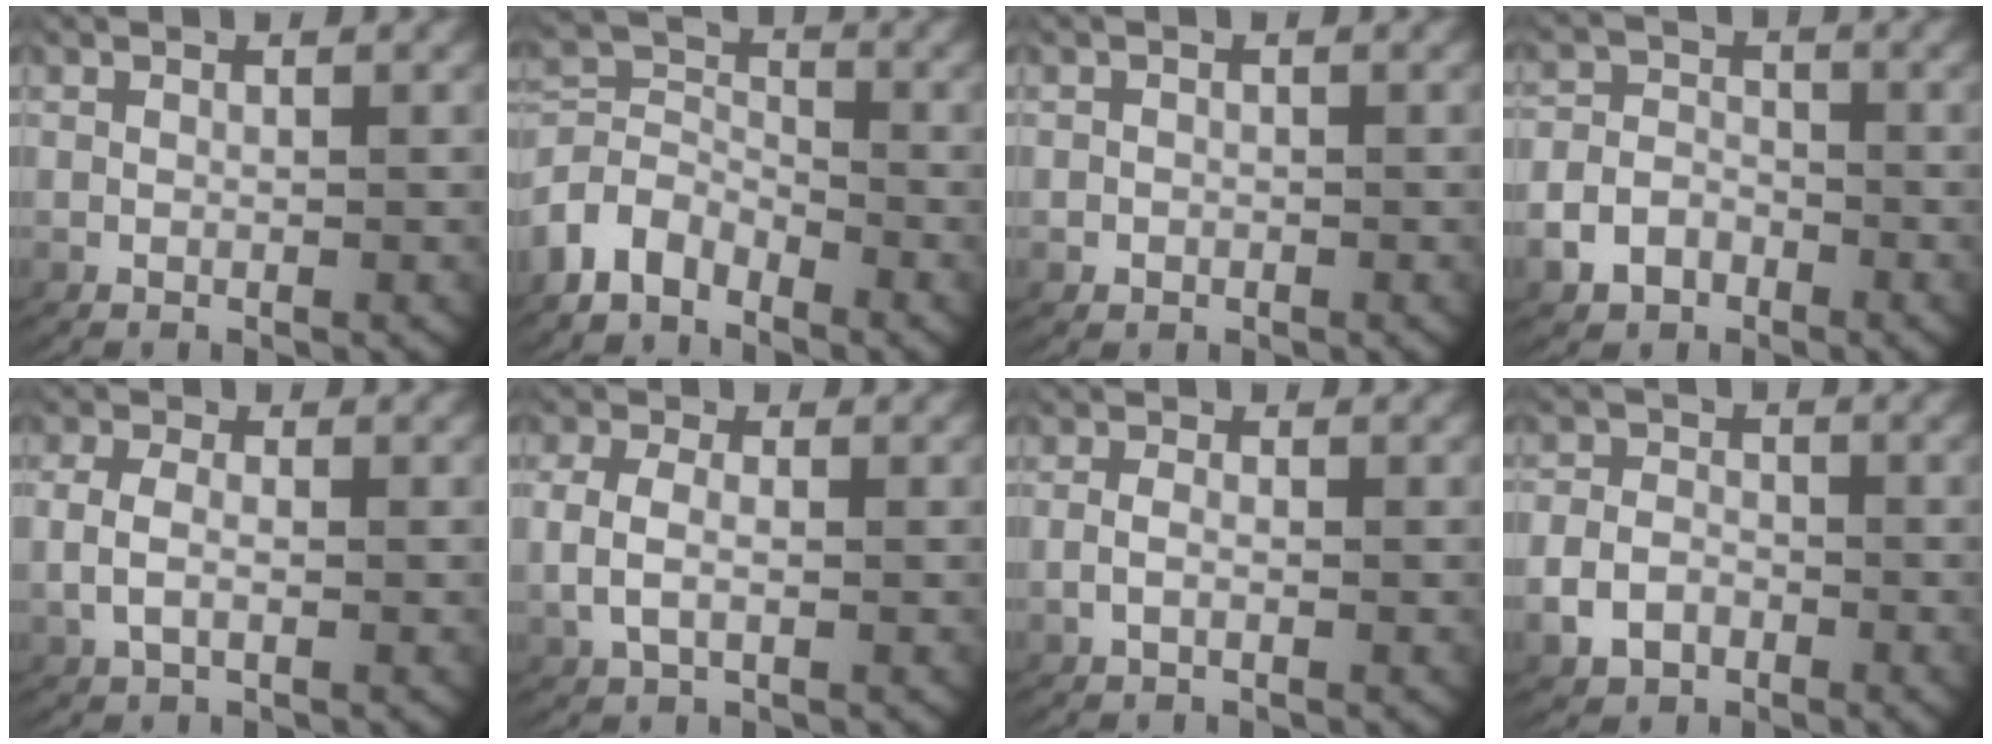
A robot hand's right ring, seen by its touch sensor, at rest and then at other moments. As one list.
[{"total": 5.7, "force": [-2.3, 4.8, 1.9], "torque": [-0.055, -0.030, -0.039]}, {"total": 0.6, "force": [-0.4, 0.5, 0.0], "torque": [-0.004, -0.008, -0.001]}, {"total": 4.5, "force": [-2.4, 3.8, 0.9], "torque": [-0.015, -0.003, -0.043]}, {"total": 2.7, "force": [0.0, 1.7, 2.1], "torque": [-0.055, -0.003, 0.004]}, {"total": 3.1, "force": [0.2, 2.0, 2.4], "torque": [-0.062, -0.003, 0.008]}, {"total": 1.2, "force": [-0.4, 0.4, 1.0], "torque": [-0.030, -0.005, -0.004]}, {"total": 3.6, "force": [-1.6, 3.0, 1.1], "torque": [-0.024, -0.005, -0.028]}]